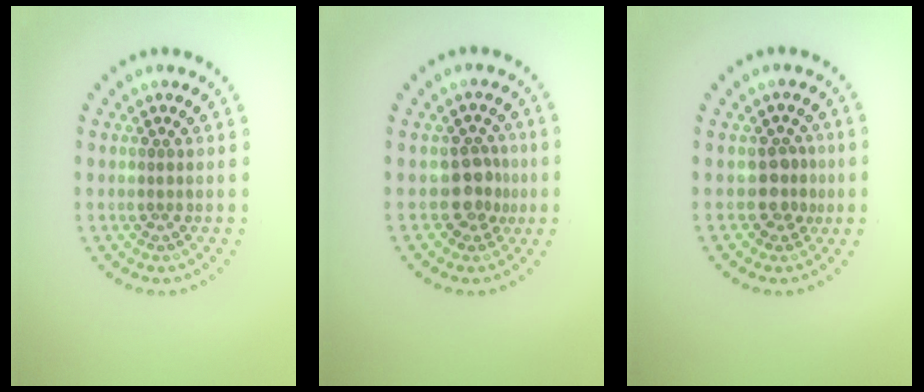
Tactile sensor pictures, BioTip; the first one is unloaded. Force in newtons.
{"total": 2.7, "press": 2.3, "slide": 1.4}
{"total": 2.2, "press": 1.8, "slide": 1.2}